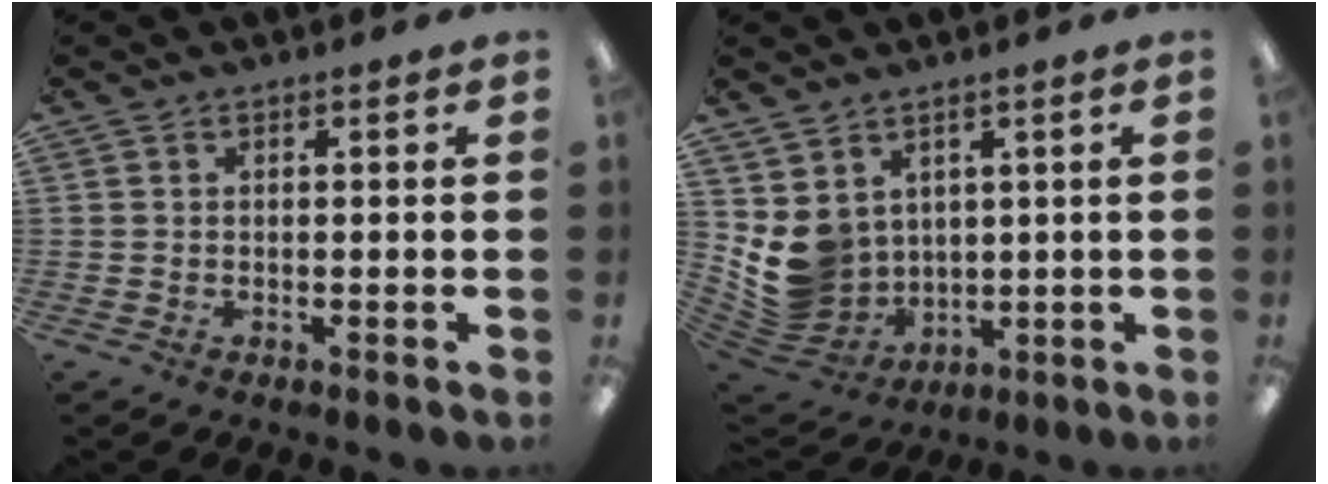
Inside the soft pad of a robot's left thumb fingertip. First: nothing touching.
{"total": 8.7, "force": [3.2, 7.7, 2.5], "torque": [-0.085, -0.035, 0.071]}